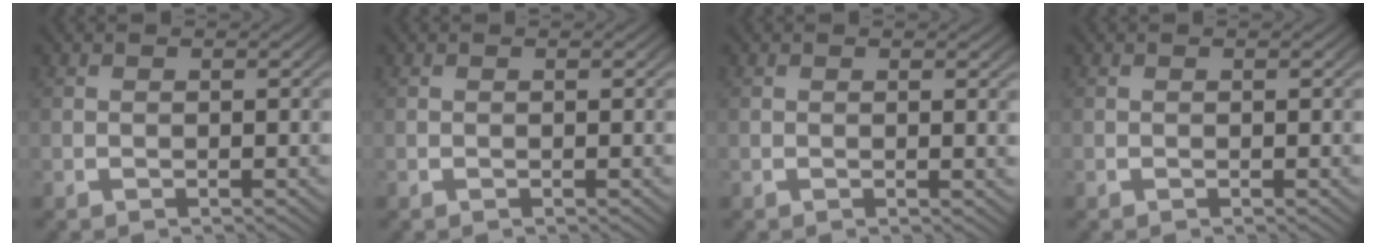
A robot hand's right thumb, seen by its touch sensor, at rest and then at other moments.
{"total": 0.0}
{"total": 0.6, "force": [0.4, 0.0, 0.5], "torque": [-0.009, -0.003, 0.005]}
{"total": 0.0}